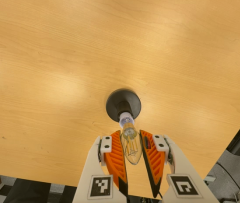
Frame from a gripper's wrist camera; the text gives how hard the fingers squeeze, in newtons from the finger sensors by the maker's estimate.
{"total": 15.1, "left": 17.0, "right": 13.2}